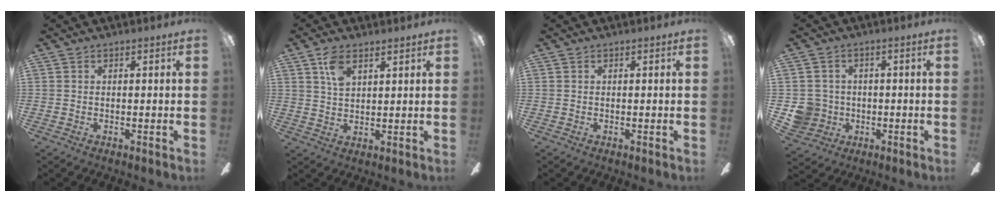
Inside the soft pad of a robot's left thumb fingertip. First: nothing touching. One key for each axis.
{"total": 5.7, "fx": 3.6, "fy": 2.6, "fz": 3.6, "tx": -0.073, "ty": -0.002, "tz": 0.064}
{"total": 0.0}
{"total": 6.6, "fx": -1.0, "fy": 6.4, "fz": 1.2, "tx": -0.047, "ty": 0.007, "tz": -0.013}